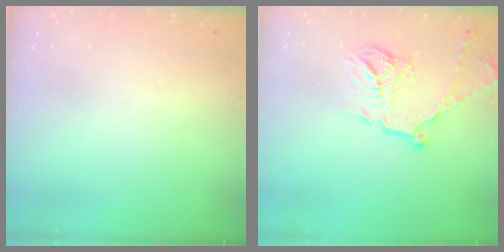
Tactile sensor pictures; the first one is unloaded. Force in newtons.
{"total": 16.0, "press": 16.0, "slide": 1.4}